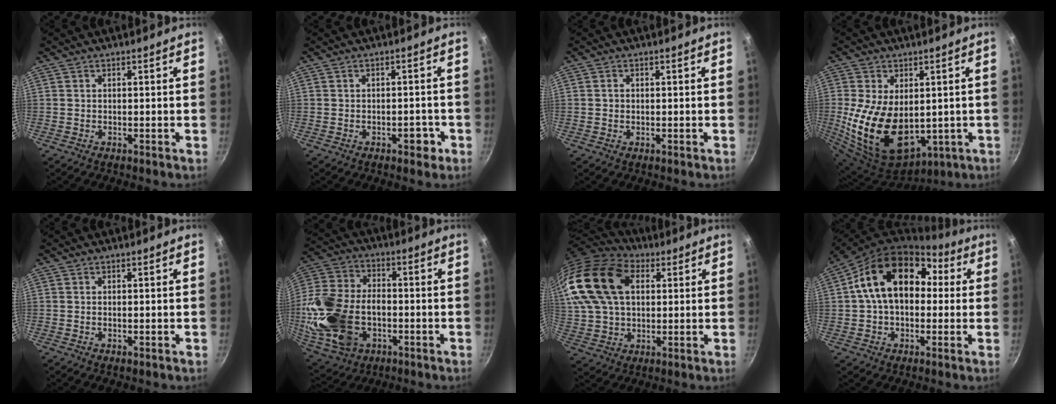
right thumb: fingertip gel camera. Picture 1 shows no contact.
{"total": 3.0, "force": [-1.5, 1.7, 2.0], "torque": [-0.011, 0.015, -0.015]}
{"total": 1.0, "force": [0.1, 0.9, 0.5], "torque": [-0.007, 0.004, 0.001]}
{"total": 18.6, "force": [-0.5, 11.8, 14.3], "torque": [-0.262, -0.021, 0.018]}
{"total": 0.5, "force": [-0.1, 0.2, 0.5], "torque": [-0.010, 0.000, -0.002]}
{"total": 21.2, "force": [-4.2, 14.3, 15.0], "torque": [-0.306, 0.023, -0.068]}
{"total": 23.2, "force": [6.9, 15.3, 15.9], "torque": [-0.321, 0.012, 0.121]}
{"total": 17.6, "force": [2.9, 12.3, 12.2], "torque": [-0.167, 0.042, 0.033]}